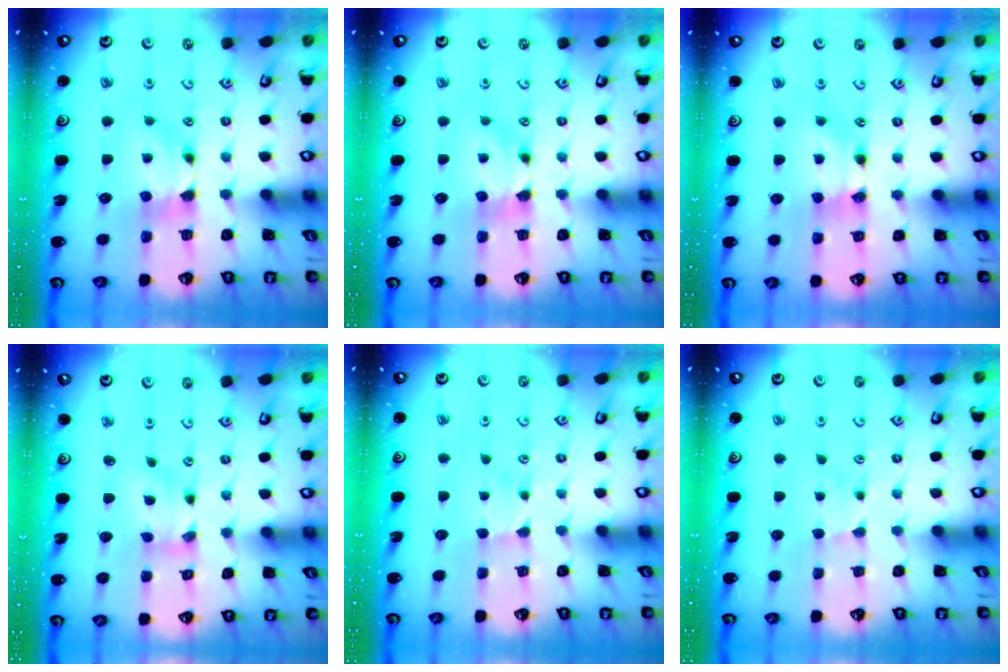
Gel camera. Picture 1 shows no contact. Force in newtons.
{"total": 0.0}
{"total": 1.2, "press": 1.2, "slide": 0.2}
{"total": 2.3, "press": 2.0, "slide": 1.2}
{"total": 2.4, "press": 2.3, "slide": 0.6}
{"total": 2.3, "press": 2.2, "slide": 0.5}